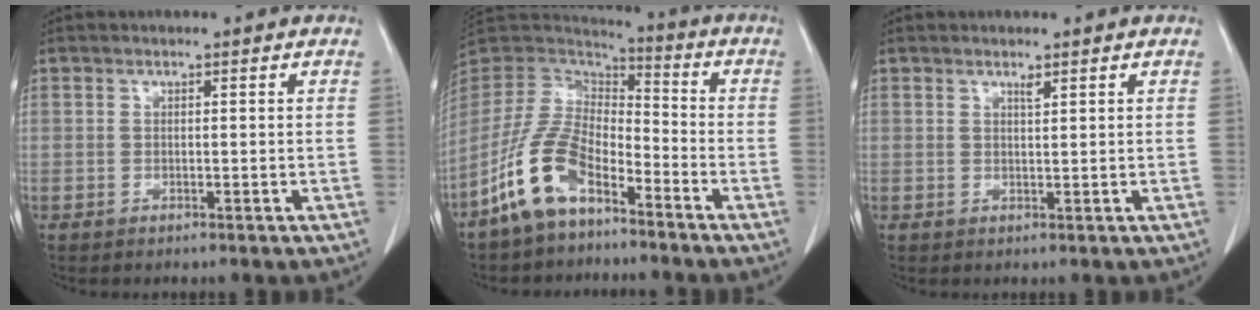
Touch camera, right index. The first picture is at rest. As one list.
[{"total": 12.2, "force": [-7.5, 5.3, 8.0], "torque": [-0.179, 0.007, -0.151]}, {"total": 0.9, "force": [0.7, 0.0, 0.6], "torque": [-0.010, -0.005, 0.012]}]